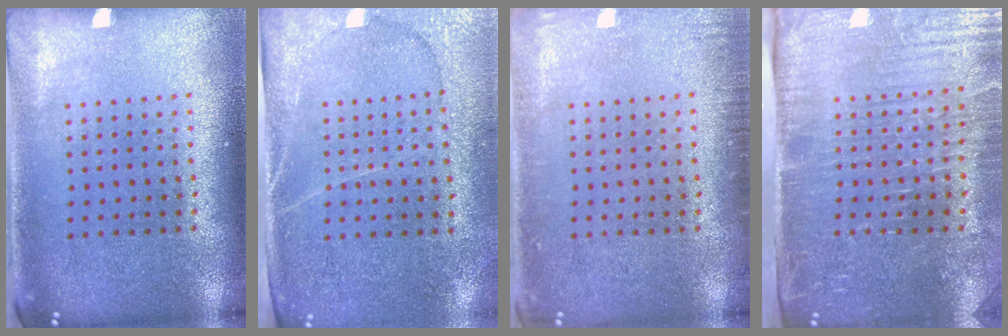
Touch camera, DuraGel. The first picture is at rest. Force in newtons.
{"total": 3.0, "press": 2.8, "slide": 1.3}
{"total": 1.5, "press": 1.4, "slide": 0.2}
{"total": 5.0, "press": 4.3, "slide": 2.5}